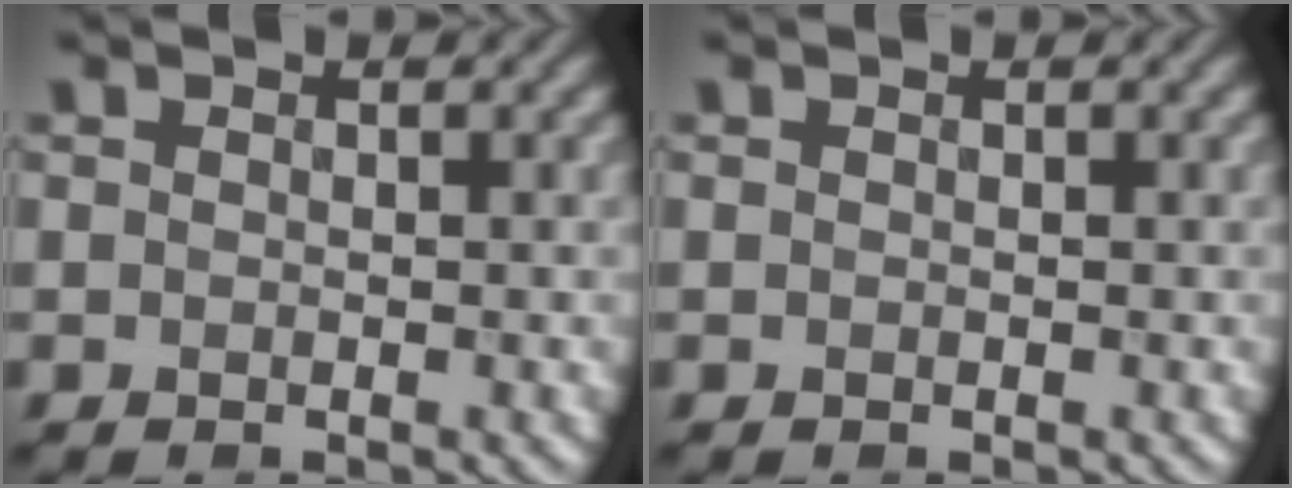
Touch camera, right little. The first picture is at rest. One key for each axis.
{"total": 0.0}